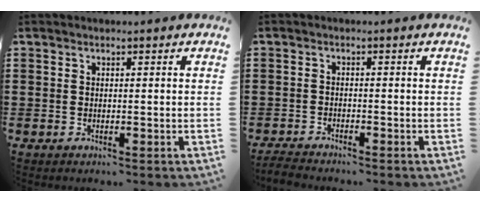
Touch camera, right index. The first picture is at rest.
{"total": 2.2, "force": [-2.2, 0.0, 0.2], "torque": [-0.012, -0.003, -0.047]}